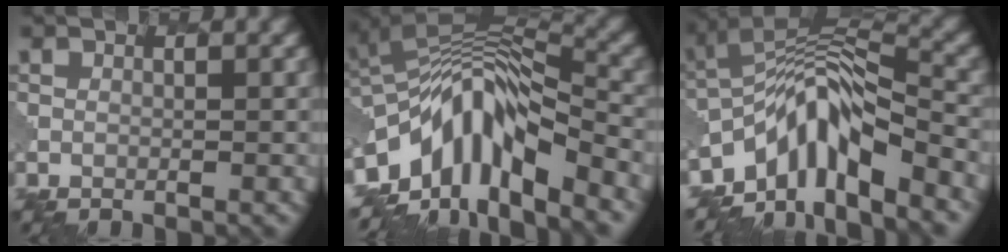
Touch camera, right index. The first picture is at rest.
{"total": 10.7, "force": [-4.9, 4.4, 8.4], "torque": [-0.137, 0.012, -0.090]}
{"total": 8.9, "force": [-5.4, 3.0, 6.4], "torque": [-0.091, 0.006, -0.104]}